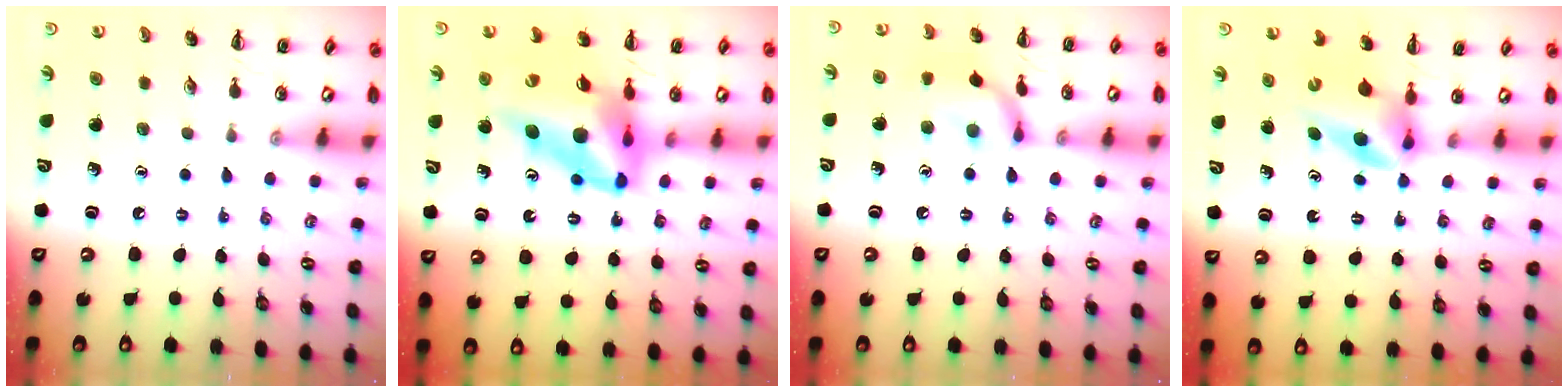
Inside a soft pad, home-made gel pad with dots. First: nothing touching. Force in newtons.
{"total": 14.9, "press": 14.2, "slide": 4.6}
{"total": 11.4, "press": 11.3, "slide": 0.9}
{"total": 4.7, "press": 4.6, "slide": 0.8}